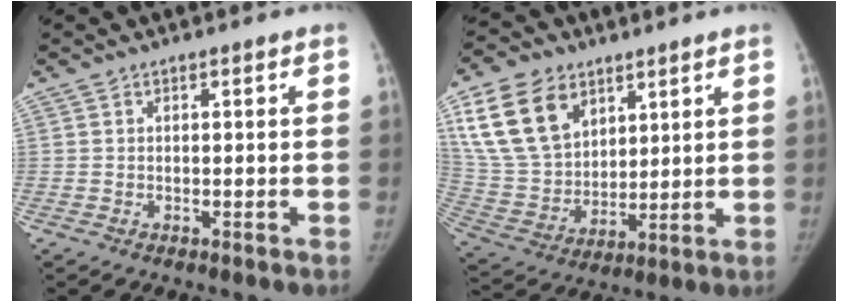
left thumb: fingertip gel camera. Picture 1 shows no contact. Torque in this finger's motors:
{"motor_torque": [1.56, 1.54, 1.28, -1.49, 0.48]}